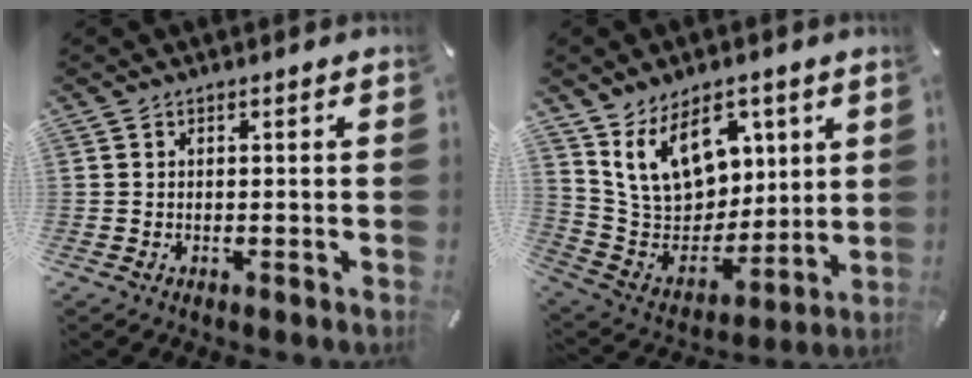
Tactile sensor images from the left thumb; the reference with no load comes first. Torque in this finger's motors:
{"motor_torque": [1.48, 1.54, 1.45, -1.32, 0.14]}